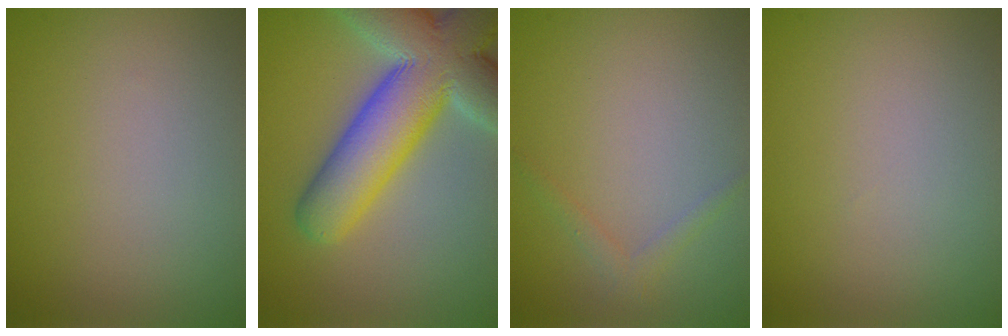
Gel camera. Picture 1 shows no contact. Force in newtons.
{"total": 12.3, "press": 12.2, "slide": 1.0}
{"total": 1.2, "press": 1.2, "slide": 0.1}
{"total": 0.0}